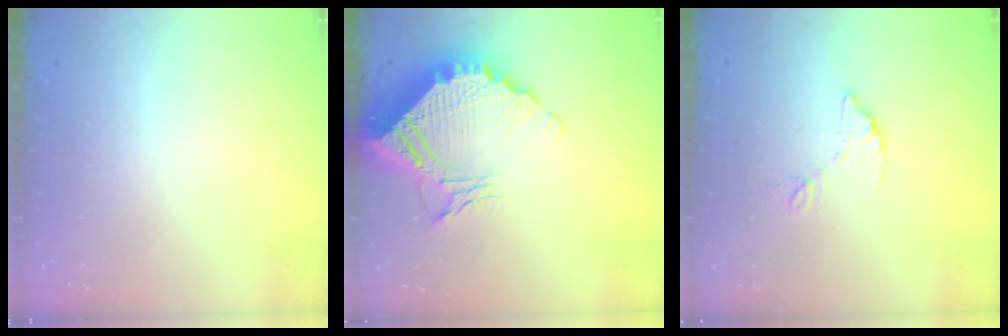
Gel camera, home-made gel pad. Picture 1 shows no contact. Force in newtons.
{"total": 16.5, "press": 16.4, "slide": 1.3}
{"total": 8.4, "press": 8.4, "slide": 0.6}